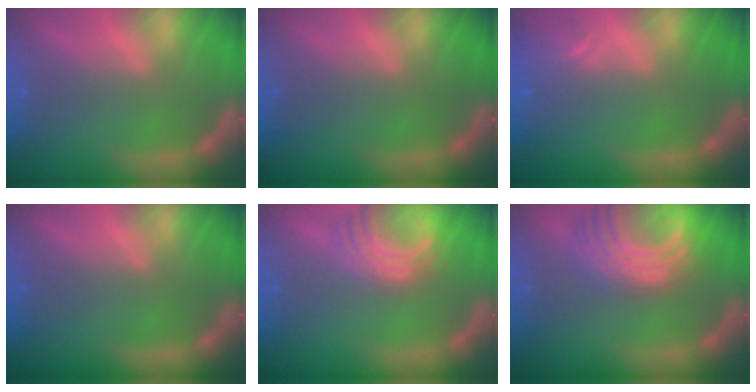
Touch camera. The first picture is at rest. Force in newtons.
{"total": 0.0}
{"total": 1.9}
{"total": 0.0}
{"total": 5.5}
{"total": 10.0}